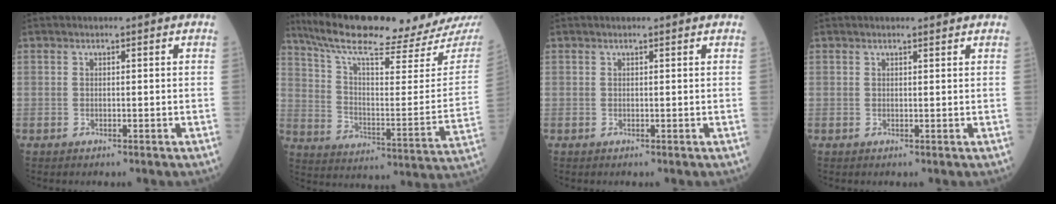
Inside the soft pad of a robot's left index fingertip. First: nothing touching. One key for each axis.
{"total": 23.3, "fx": 20.8, "fy": 0.5, "fz": 10.6, "tx": -0.178, "ty": -0.057, "tz": 0.302}
{"total": 0.9, "fx": 0.8, "fy": 0.0, "fz": 0.4, "tx": -0.009, "ty": 0.008, "tz": 0.012}
{"total": 1.3, "fx": 1.3, "fy": 0.0, "fz": 0.4, "tx": -0.010, "ty": 0.005, "tz": 0.019}